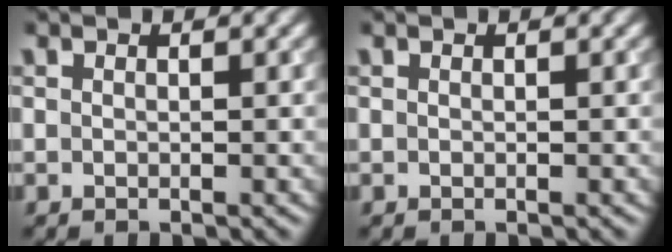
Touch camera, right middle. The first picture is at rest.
{"total": 0.0}